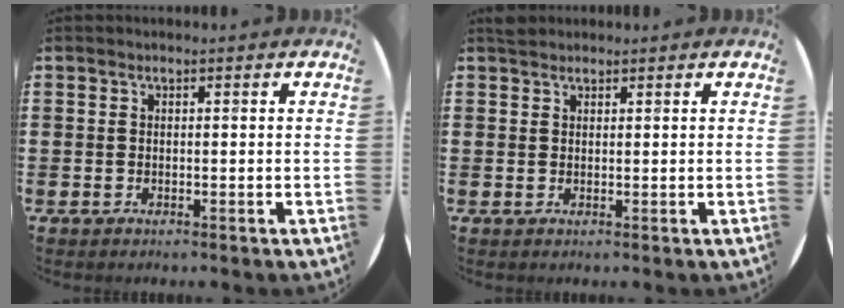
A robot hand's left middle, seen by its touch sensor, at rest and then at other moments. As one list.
[{"total": 1.1, "force": [1.0, 0.4, 0.1], "torque": [0.004, 0.000, 0.018]}]